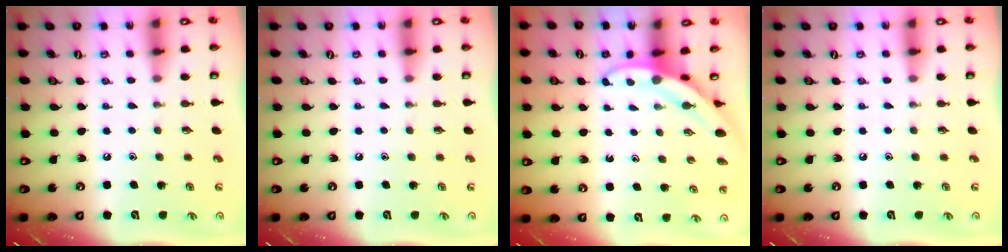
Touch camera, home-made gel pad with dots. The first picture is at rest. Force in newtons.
{"total": 0.0}
{"total": 3.8, "press": 3.8, "slide": 0.2}
{"total": 0.0}